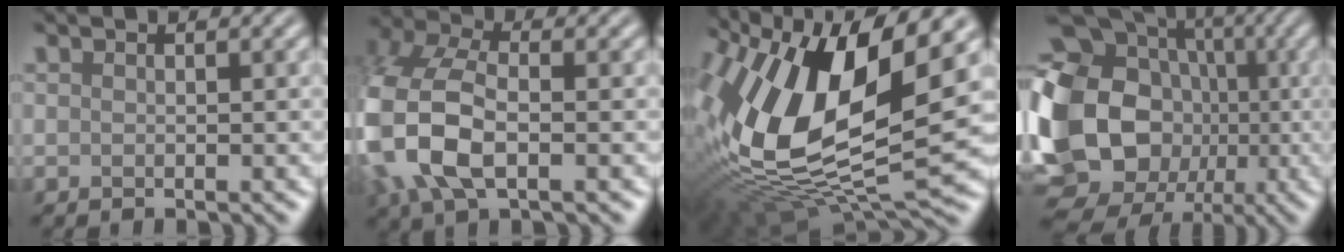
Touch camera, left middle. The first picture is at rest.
{"total": 10.6, "force": [-2.7, 6.2, 8.2], "torque": [-0.222, -0.008, -0.057]}
{"total": 15.7, "force": [2.6, 7.7, 13.5], "torque": [-0.276, -0.010, 0.037]}
{"total": 21.6, "force": [-2.0, 18.5, 10.9], "torque": [-0.211, -0.003, -0.078]}